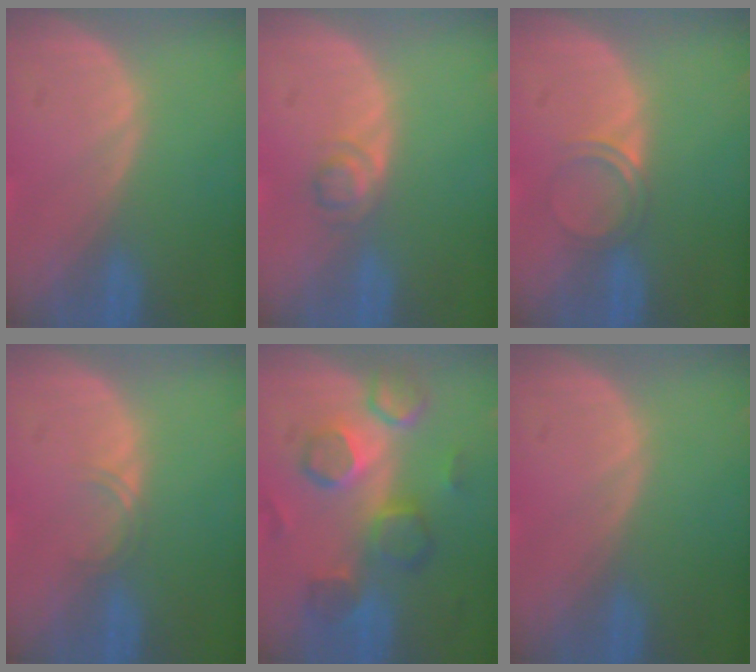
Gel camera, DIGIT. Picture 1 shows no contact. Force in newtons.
{"total": 2.2, "press": 2.2, "slide": 0.2}
{"total": 2.5, "press": 2.1, "slide": 1.2}
{"total": 1.4, "press": 1.4, "slide": 0.2}
{"total": 9.0, "press": 8.6, "slide": 2.8}
{"total": 0.0}